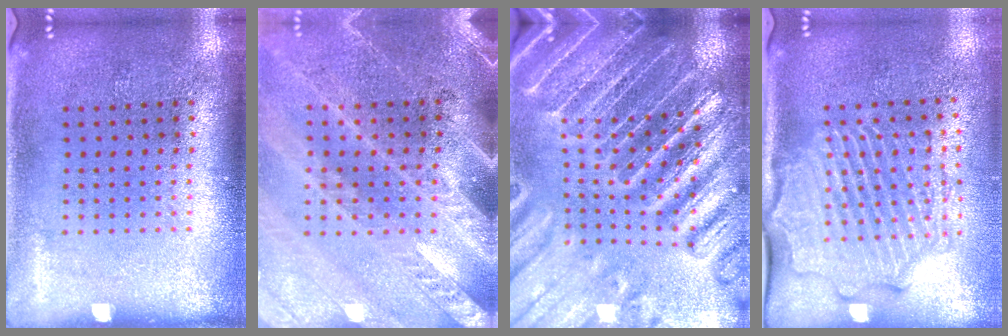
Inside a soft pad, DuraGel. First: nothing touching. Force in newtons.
{"total": 3.0, "press": 2.7, "slide": 1.3}
{"total": 4.8, "press": 4.4, "slide": 2.1}
{"total": 2.6, "press": 2.3, "slide": 1.3}